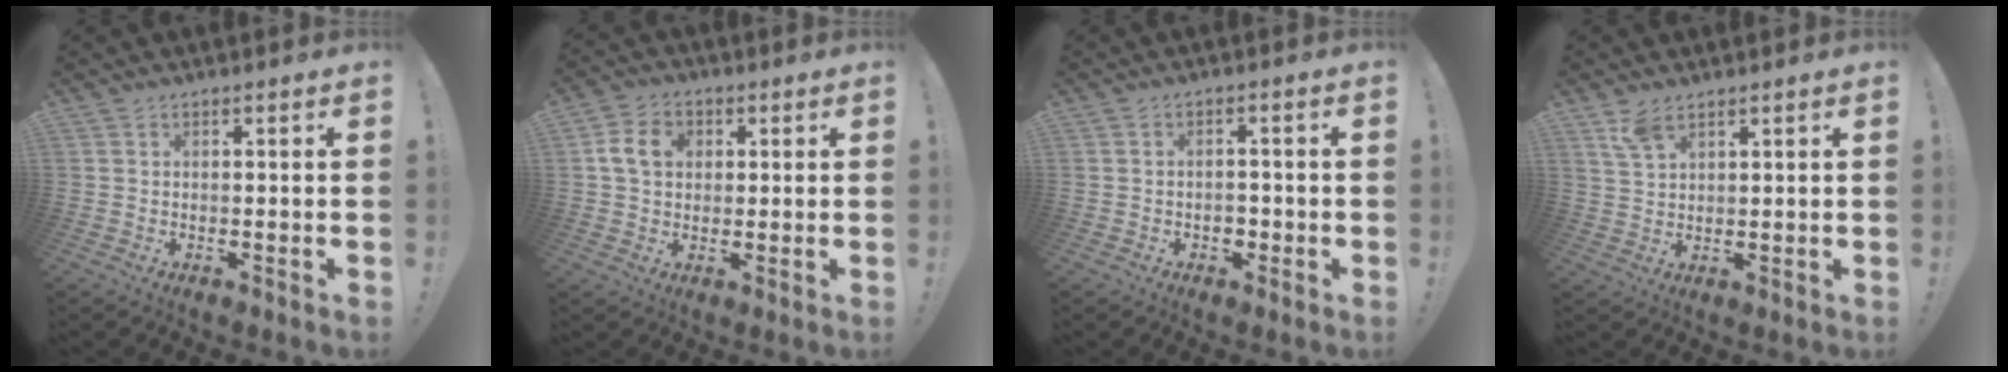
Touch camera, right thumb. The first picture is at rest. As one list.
[{"total": 8.8, "force": [1.8, 6.8, 5.3], "torque": [-0.090, 0.018, 0.038]}, {"total": 2.7, "force": [-1.0, 2.2, 1.3], "torque": [-0.011, -0.004, -0.022]}, {"total": 5.1, "force": [3.5, 2.1, 3.1], "torque": [-0.059, -0.013, 0.067]}]